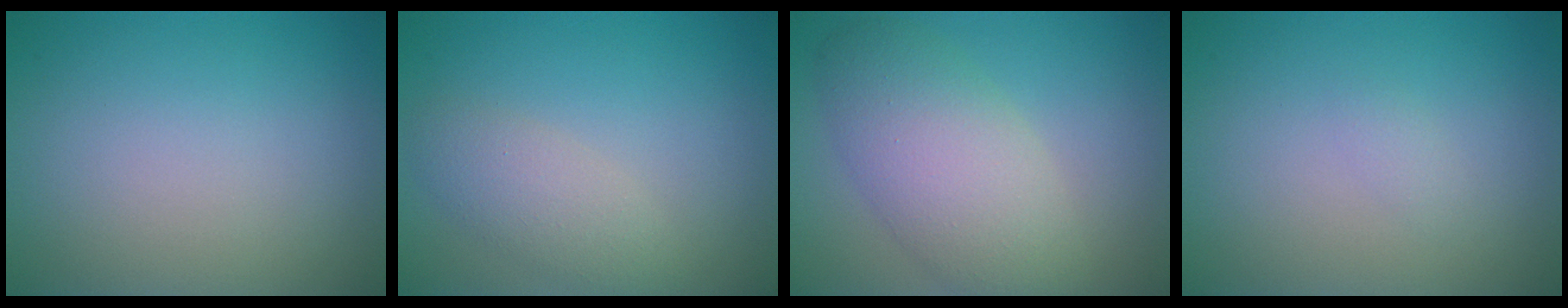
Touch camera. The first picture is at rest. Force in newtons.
{"total": 2.8, "press": 2.8, "slide": 0.2}
{"total": 6.5, "press": 6.5, "slide": 0.6}
{"total": 0.6, "press": 0.6, "slide": 0.1}